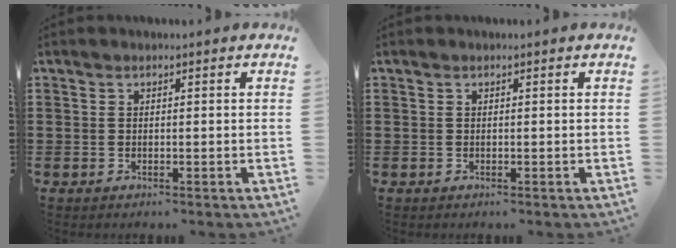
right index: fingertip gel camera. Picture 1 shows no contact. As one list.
[{"total": 0.0}]